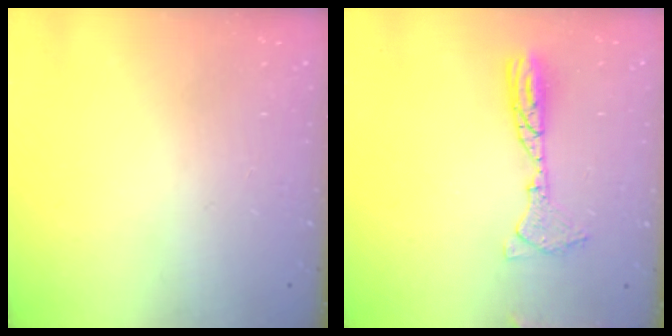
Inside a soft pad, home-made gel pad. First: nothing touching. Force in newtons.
{"total": 10.6, "press": 10.4, "slide": 2.2}